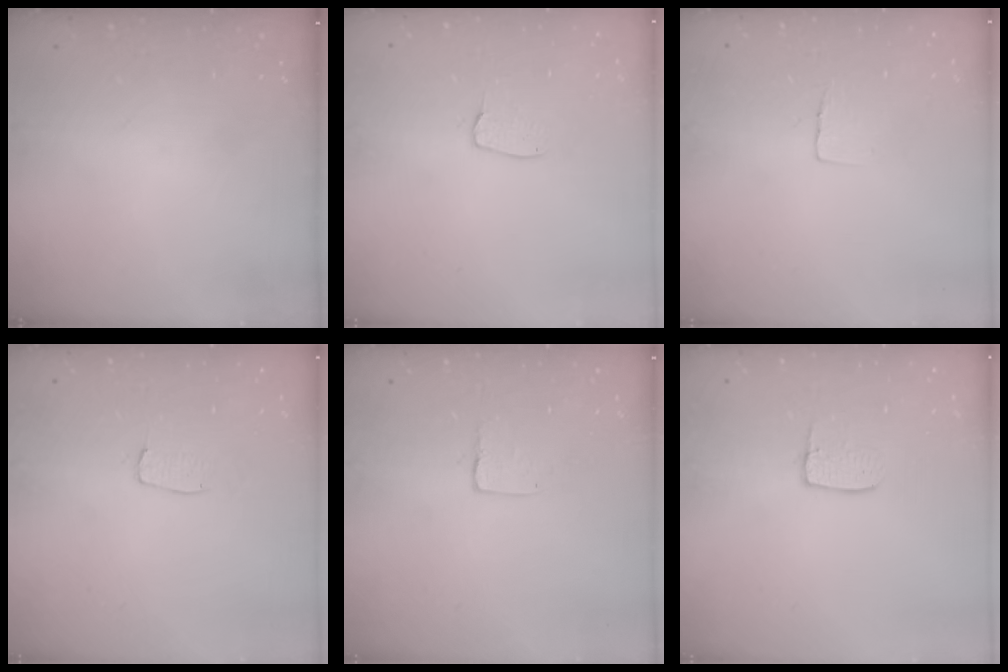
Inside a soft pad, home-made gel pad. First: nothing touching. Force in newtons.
{"total": 4.0, "press": 4.0, "slide": 0.2}
{"total": 4.1, "press": 4.1, "slide": 0.3}
{"total": 3.3, "press": 3.3, "slide": 0.2}
{"total": 3.2, "press": 3.2, "slide": 0.2}
{"total": 6.7, "press": 6.7, "slide": 0.4}